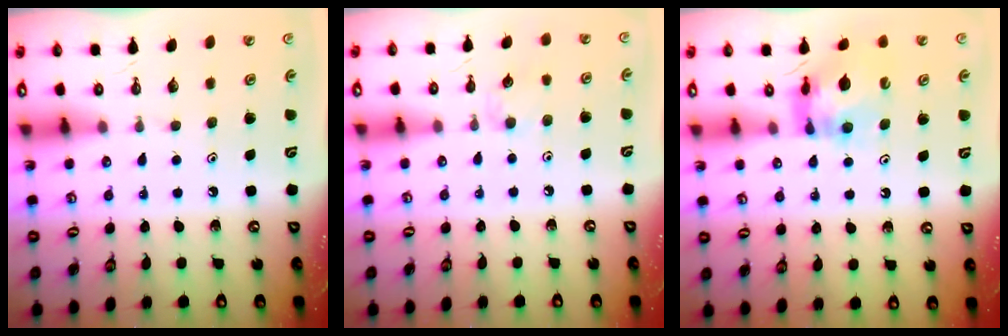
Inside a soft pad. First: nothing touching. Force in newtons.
{"total": 6.1, "press": 6.1, "slide": 0.7}
{"total": 10.5, "press": 10.5, "slide": 1.1}